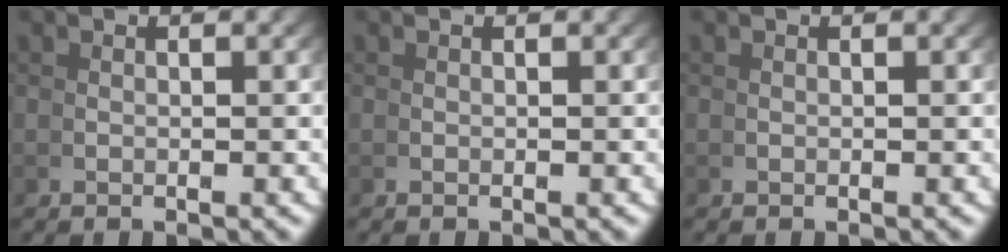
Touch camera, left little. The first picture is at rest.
{"total": 0.0}
{"total": 0.0}